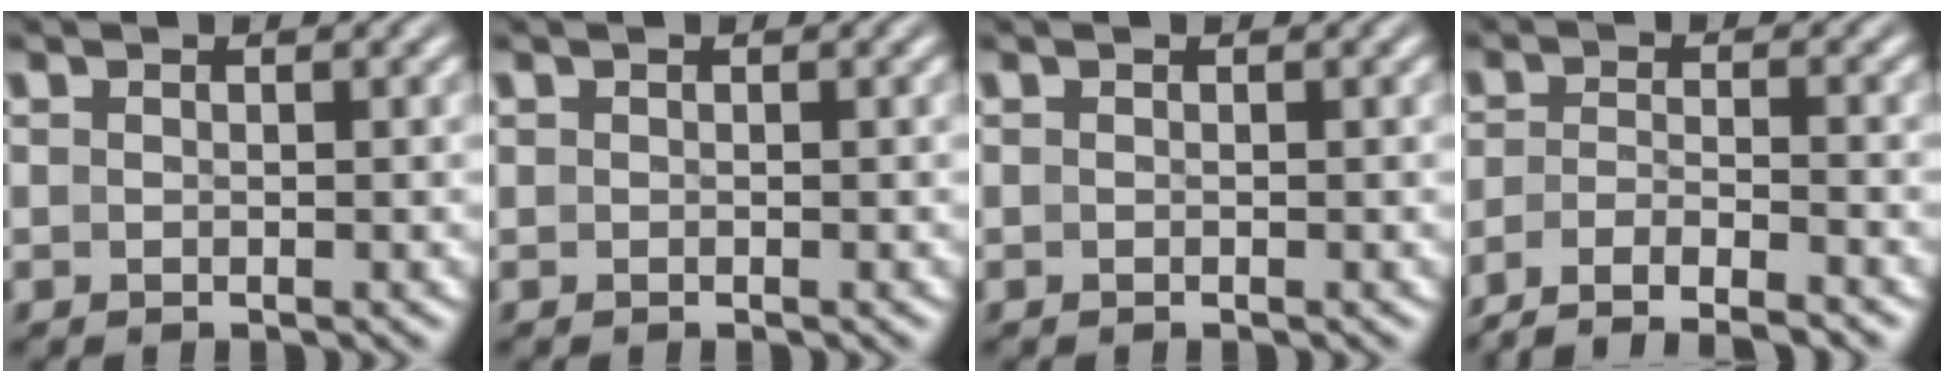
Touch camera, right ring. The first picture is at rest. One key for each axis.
{"total": 0.0}
{"total": 0.0}
{"total": 7.9, "fx": -6.7, "fy": 2.9, "fz": 3.1, "tx": -0.055, "ty": -0.029, "tz": -0.096}